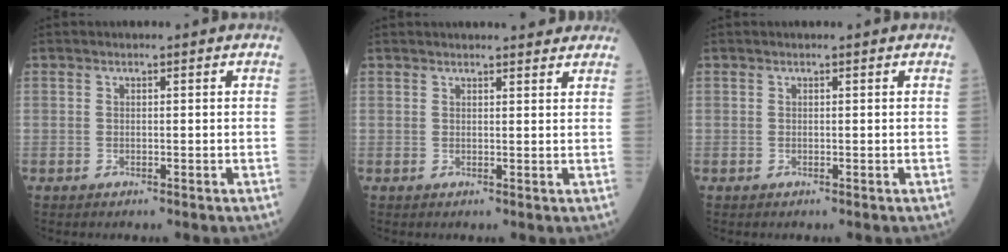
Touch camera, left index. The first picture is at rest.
{"total": 5.6, "force": [5.1, 0.9, 2.0], "torque": [-0.025, 0.010, 0.053]}
{"total": 0.0}